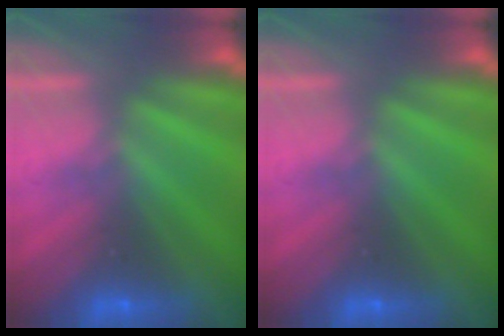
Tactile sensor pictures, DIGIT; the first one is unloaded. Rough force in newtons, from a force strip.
{"total": 0.0}